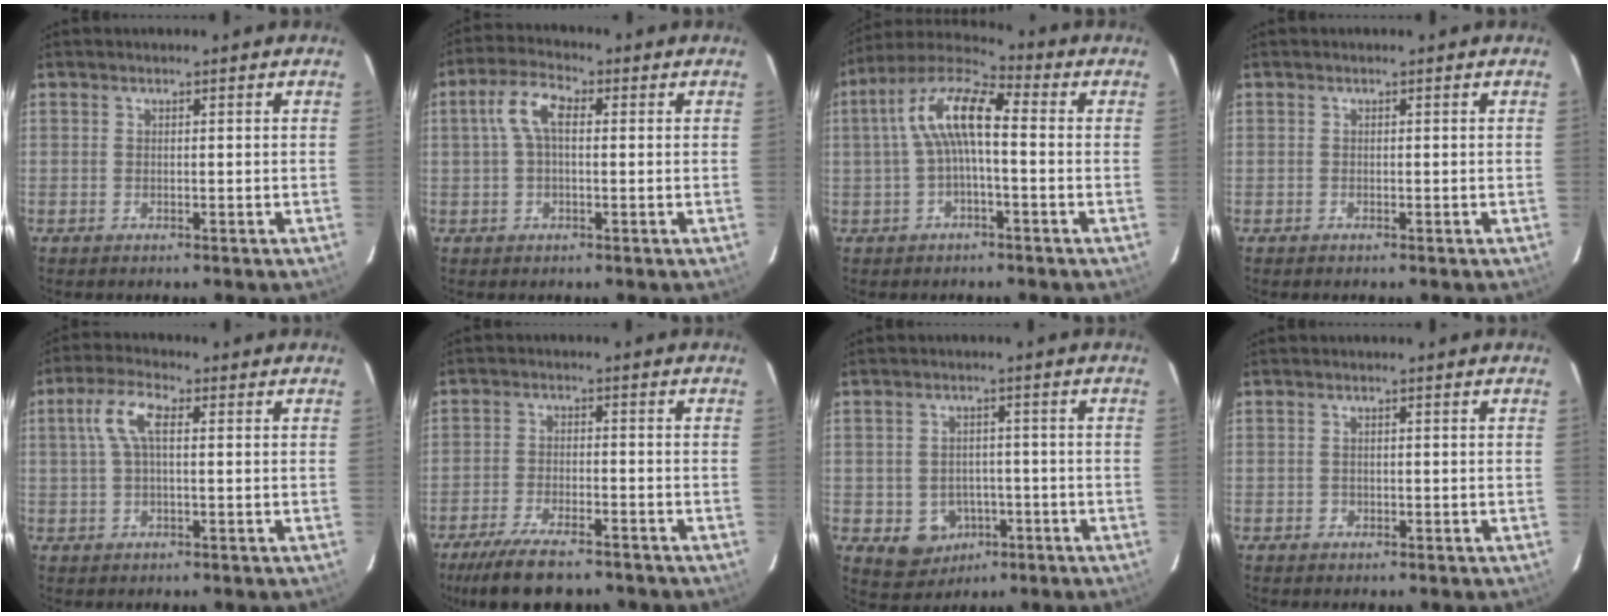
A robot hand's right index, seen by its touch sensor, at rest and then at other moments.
{"total": 6.0, "force": [0.8, 2.8, 5.2], "torque": [-0.108, 0.019, 0.014]}
{"total": 10.6, "force": [0.1, 3.4, 10.0], "torque": [-0.200, 0.027, -0.006]}
{"total": 0.5, "force": [-0.3, 0.4, -0.1], "torque": [0.000, 0.002, -0.007]}
{"total": 6.0, "force": [1.1, 2.2, 5.4], "torque": [-0.110, 0.016, 0.022]}
{"total": 11.7, "force": [-9.3, 3.4, 6.2], "torque": [-0.144, -0.024, -0.157]}
{"total": 7.1, "force": [-3.0, 6.1, 2.2], "torque": [-0.059, 0.009, -0.021]}
{"total": 0.9, "force": [-0.4, 0.8, 0.0], "torque": [0.002, 0.003, -0.005]}